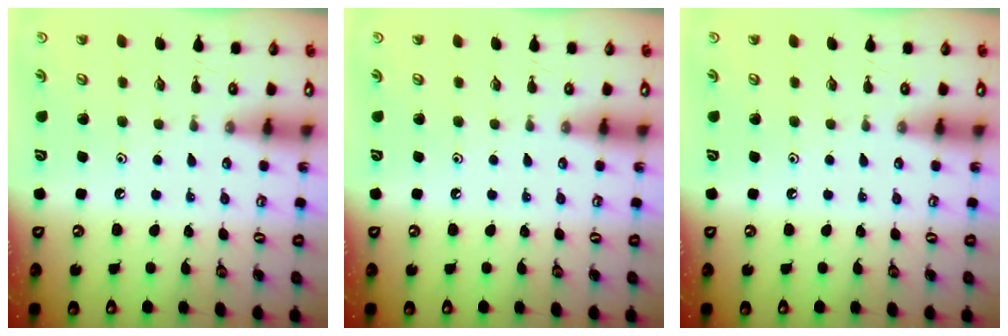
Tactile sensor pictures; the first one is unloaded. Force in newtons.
{"total": 0.0}
{"total": 0.0}